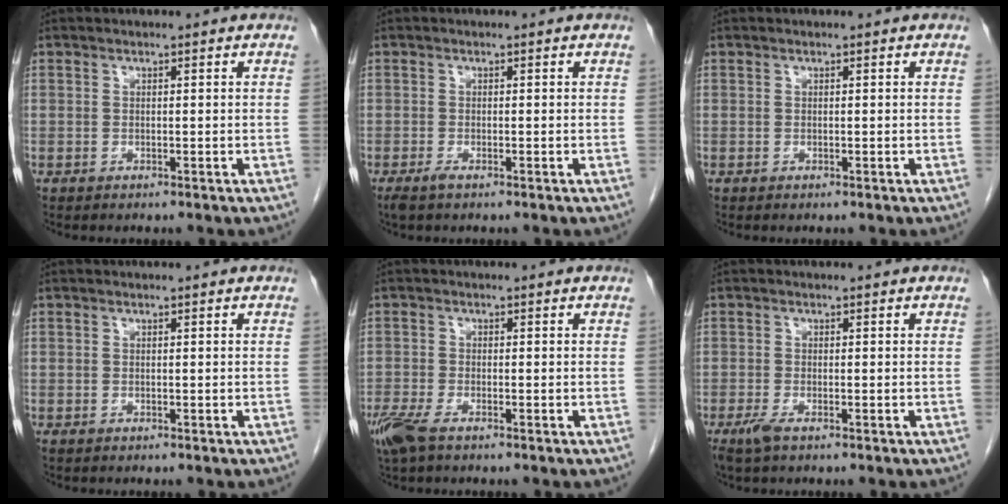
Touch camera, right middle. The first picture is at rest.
{"total": 1.3, "force": [-0.9, 0.2, 0.9], "torque": [-0.025, -0.005, -0.017]}
{"total": 0.0}
{"total": 0.0}
{"total": 4.7, "force": [-3.3, 1.3, 3.1], "torque": [-0.072, -0.012, -0.062]}
{"total": 2.0, "force": [-1.3, 0.4, 1.5], "torque": [-0.038, -0.006, -0.026]}